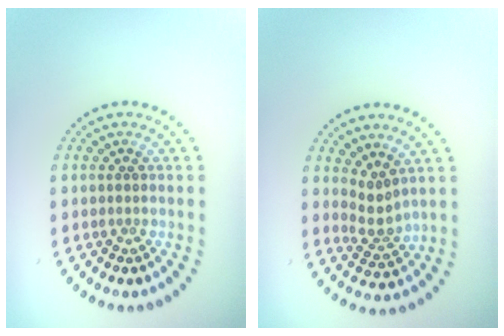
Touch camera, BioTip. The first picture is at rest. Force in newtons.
{"total": 2.3, "press": 1.6, "slide": 1.7}